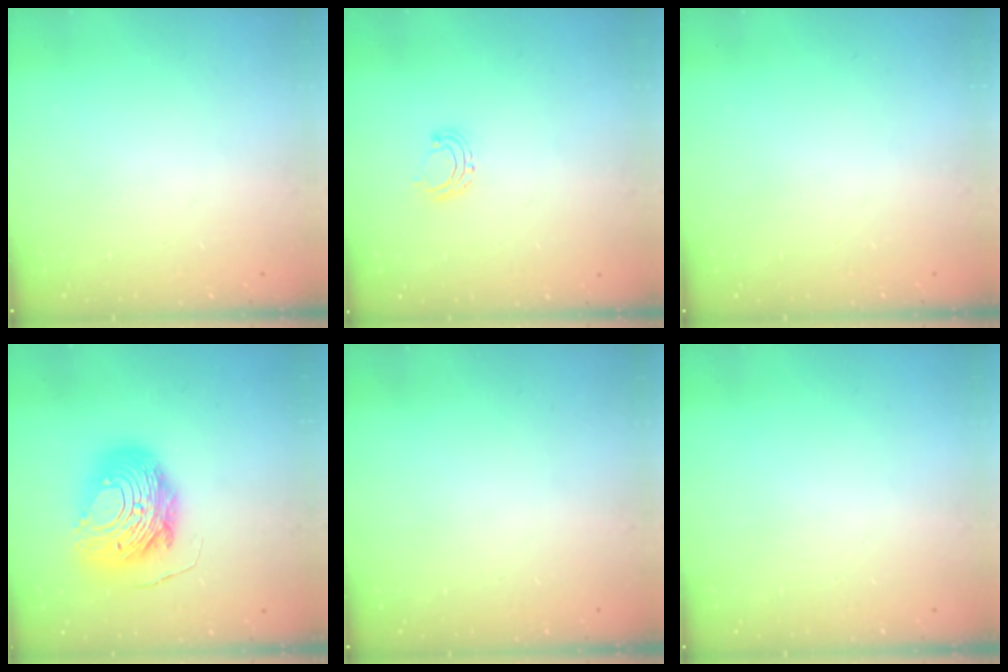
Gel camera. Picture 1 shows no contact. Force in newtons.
{"total": 5.9, "press": 5.9, "slide": 0.5}
{"total": 0.0}
{"total": 14.7, "press": 14.7, "slide": 1.1}
{"total": 0.0}
{"total": 0.0}